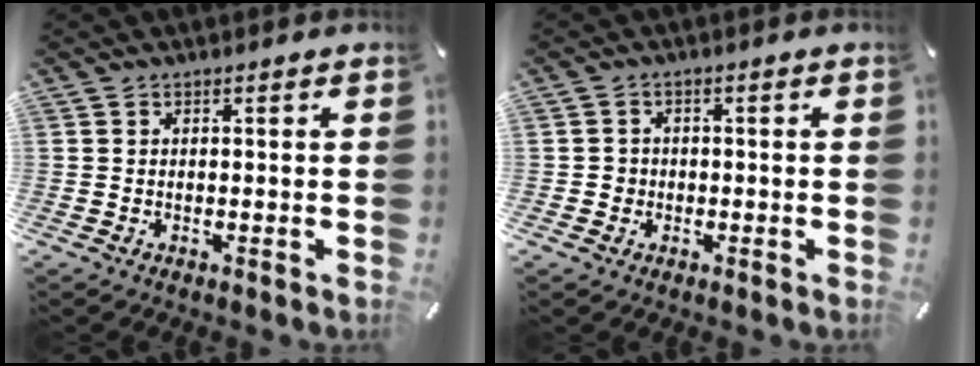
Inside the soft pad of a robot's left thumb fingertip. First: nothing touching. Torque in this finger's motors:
{"motor_torque": [-0.01, -0.45, 0.16, 0.12, 0.04]}